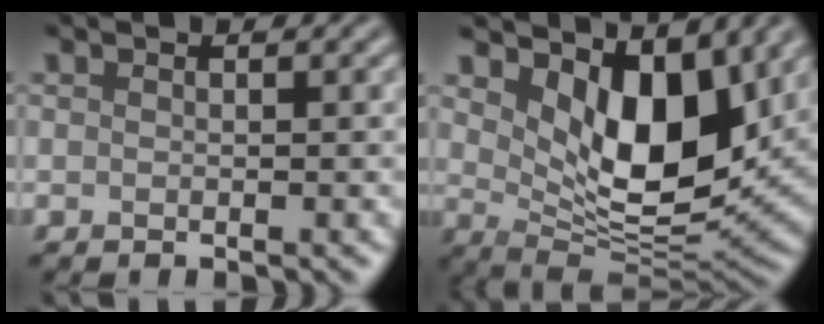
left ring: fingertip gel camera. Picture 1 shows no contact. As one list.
[{"total": 8.5, "force": [3.4, 4.3, 6.5], "torque": [-0.115, -0.022, 0.049]}]